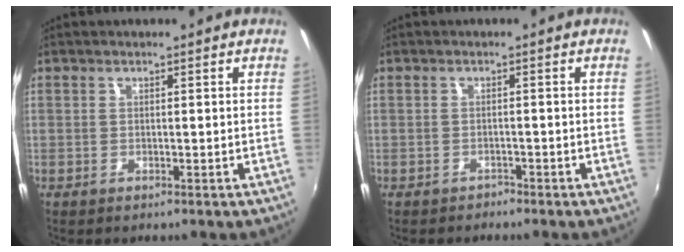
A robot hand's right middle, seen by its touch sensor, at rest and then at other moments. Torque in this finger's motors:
{"motor_torque": [0.15, -0.68, -0.16, -0.02]}